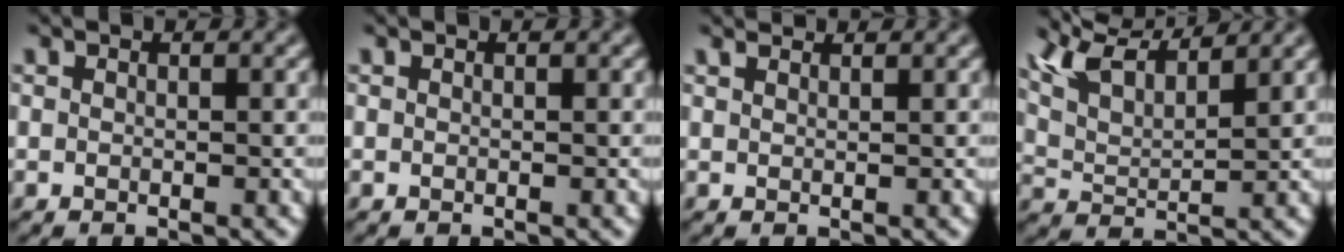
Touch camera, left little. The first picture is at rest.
{"total": 0.0}
{"total": 1.3, "force": [1.3, 0.0, 0.2], "torque": [-0.014, 0.005, 0.026]}
{"total": 7.2, "force": [6.3, 1.2, 3.2], "torque": [-0.087, 0.018, 0.109]}